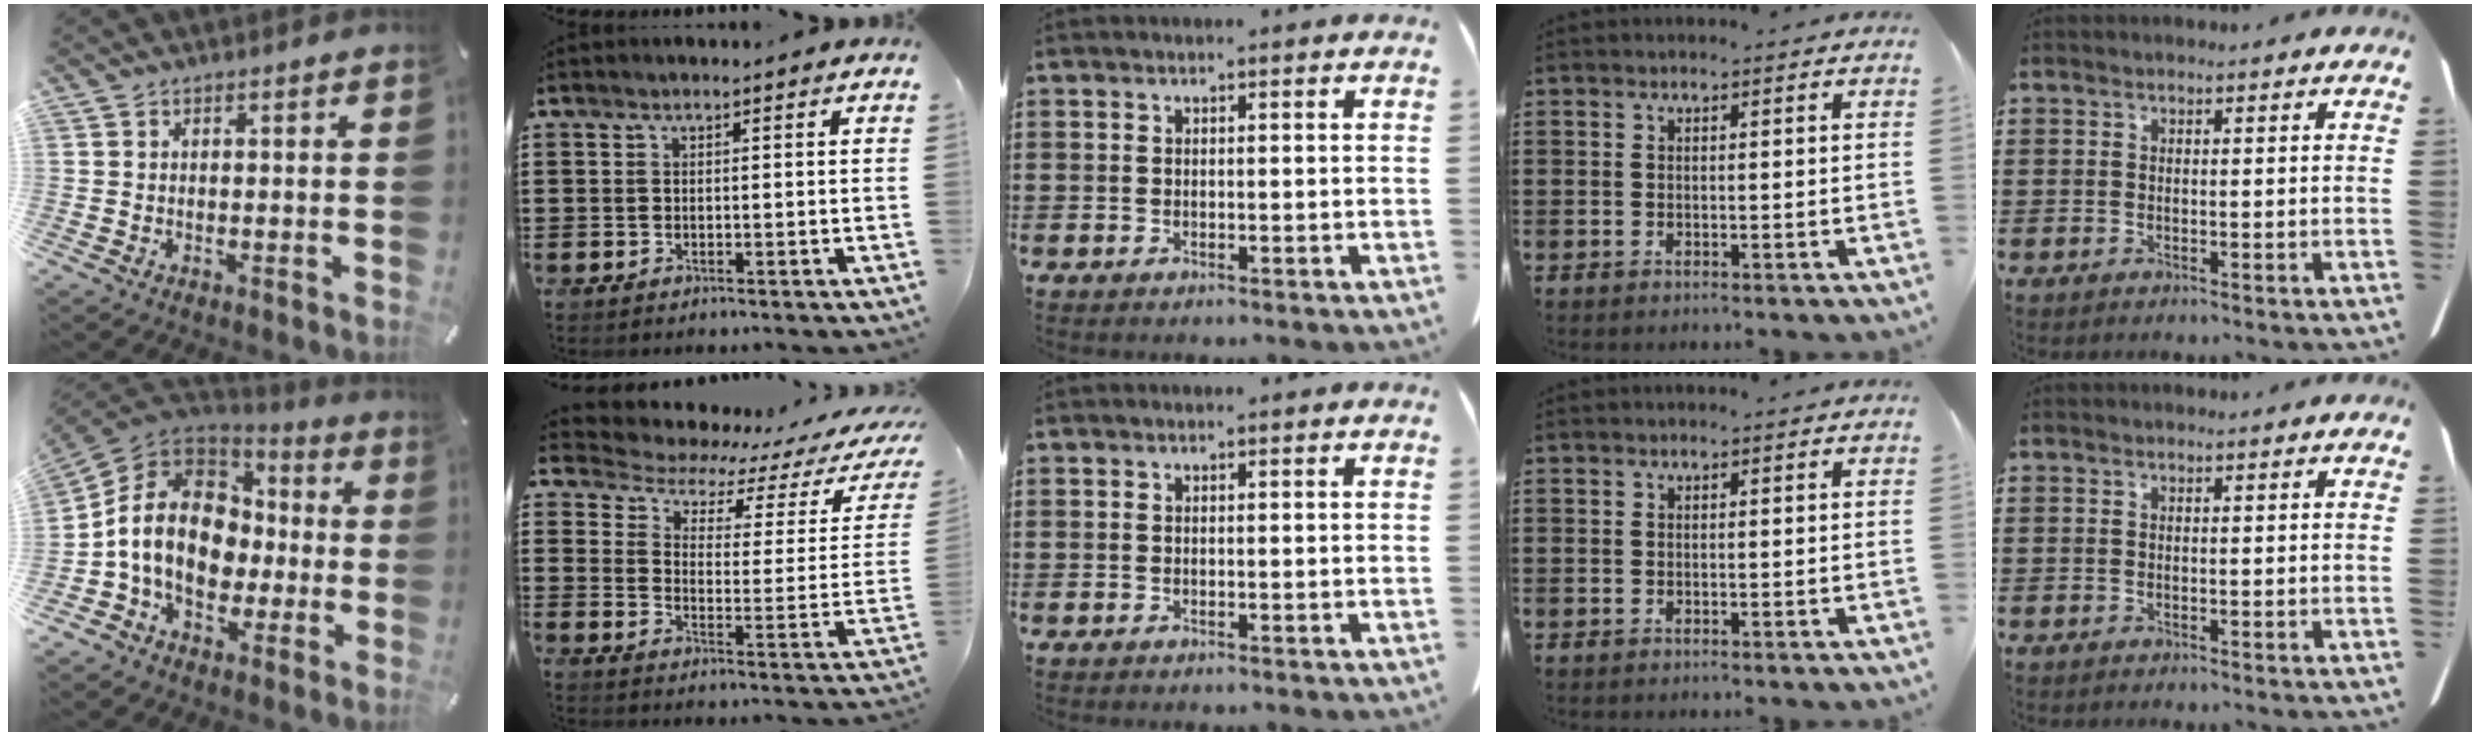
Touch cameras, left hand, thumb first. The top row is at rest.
{"thumb": {"total": 16.7, "force": [-1.7, 13.4, 9.8], "torque": [-0.210, 0.020, -0.029]}, "index": {"total": 3.1, "force": [2.5, 1.2, 1.3], "torque": [-0.047, -0.024, 0.033]}}